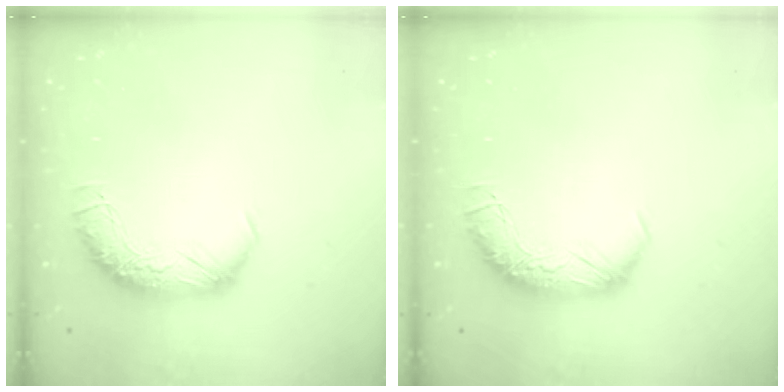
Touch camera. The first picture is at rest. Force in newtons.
{"total": 0.0}